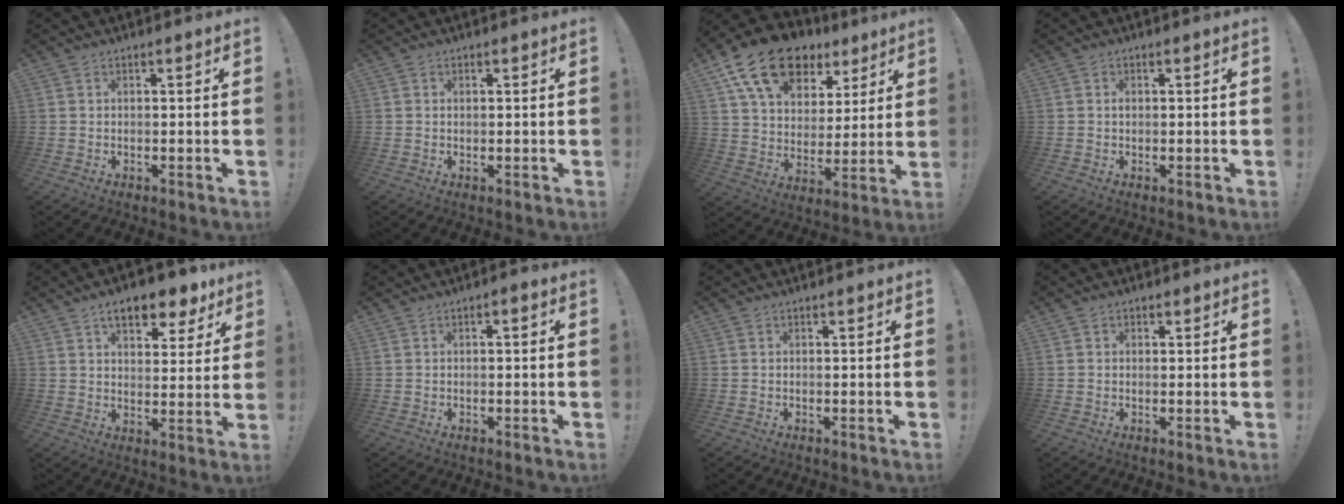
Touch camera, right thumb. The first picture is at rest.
{"total": 0.5, "force": [0.4, 0.2, 0.2], "torque": [0.004, -0.003, 0.007]}
{"total": 19.4, "force": [11.8, 11.5, 10.2], "torque": [-0.163, -0.065, 0.213]}
{"total": 0.0}
{"total": 11.0, "force": [7.0, 5.0, 6.9], "torque": [-0.090, -0.040, 0.120]}
{"total": 1.1, "force": [-0.8, 0.3, 0.8], "torque": [-0.013, 0.006, -0.014]}
{"total": 0.0}
{"total": 0.8, "force": [0.4, 0.7, 0.2], "torque": [0.003, -0.001, 0.007]}